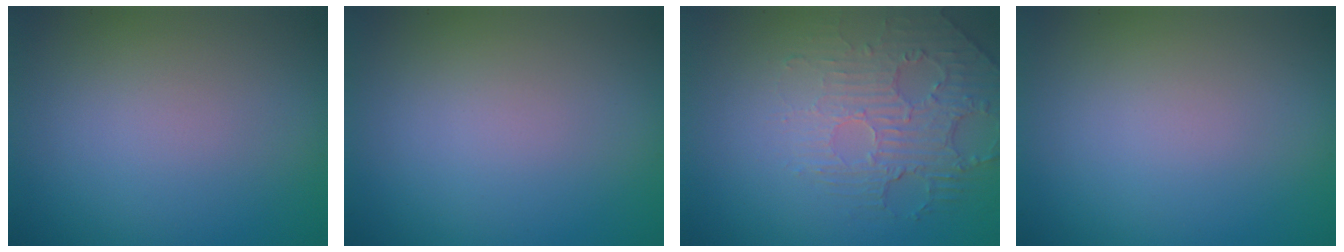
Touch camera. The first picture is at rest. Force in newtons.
{"total": 0.0}
{"total": 2.5, "press": 1.9, "slide": 1.6}
{"total": 0.0}